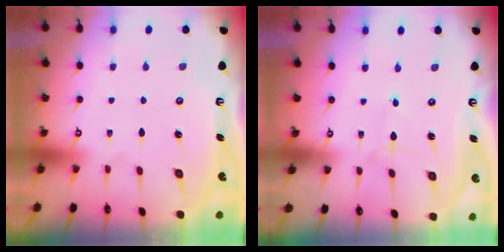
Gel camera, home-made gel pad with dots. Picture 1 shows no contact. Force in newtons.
{"total": 1.4, "press": 1.4, "slide": 0.2}